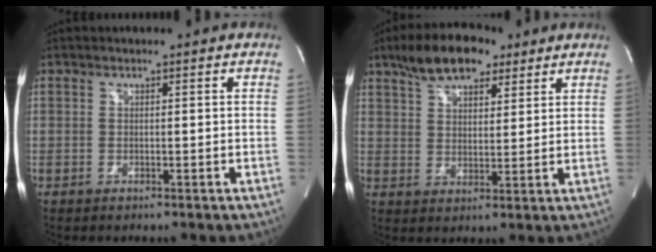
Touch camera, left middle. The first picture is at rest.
{"total": 10.5, "force": [7.2, 4.5, 6.2], "torque": [-0.111, 0.021, 0.126]}